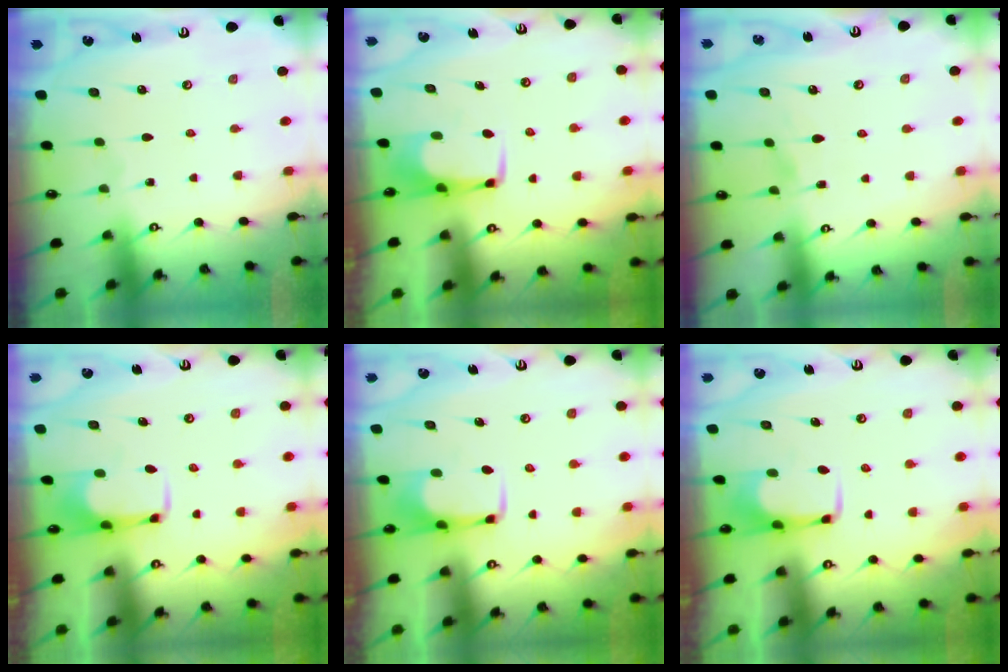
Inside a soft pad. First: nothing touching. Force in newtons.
{"total": 1.9, "press": 1.8, "slide": 0.6}
{"total": 1.7, "press": 1.4, "slide": 1.0}
{"total": 2.0, "press": 2.0, "slide": 0.3}
{"total": 1.7, "press": 1.7, "slide": 0.4}
{"total": 1.7, "press": 1.7, "slide": 0.4}